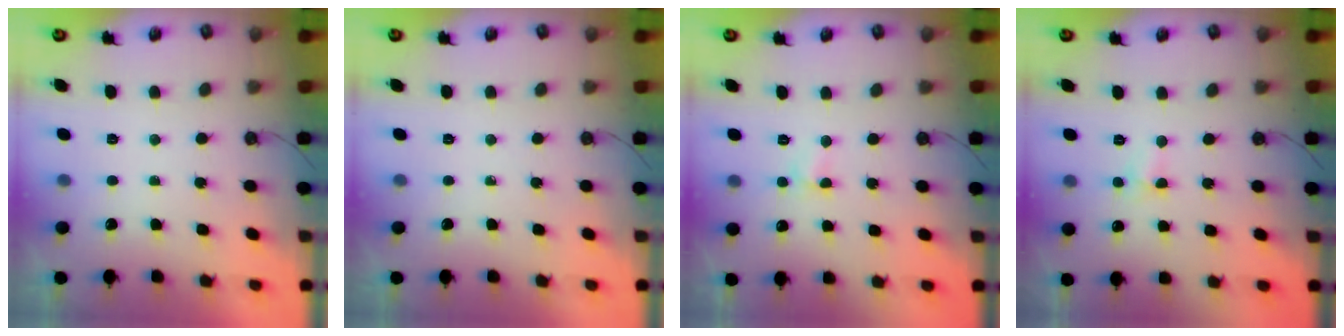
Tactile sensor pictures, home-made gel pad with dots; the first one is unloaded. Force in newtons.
{"total": 0.0}
{"total": 4.4, "press": 4.3, "slide": 0.7}
{"total": 3.8, "press": 3.8, "slide": 0.5}